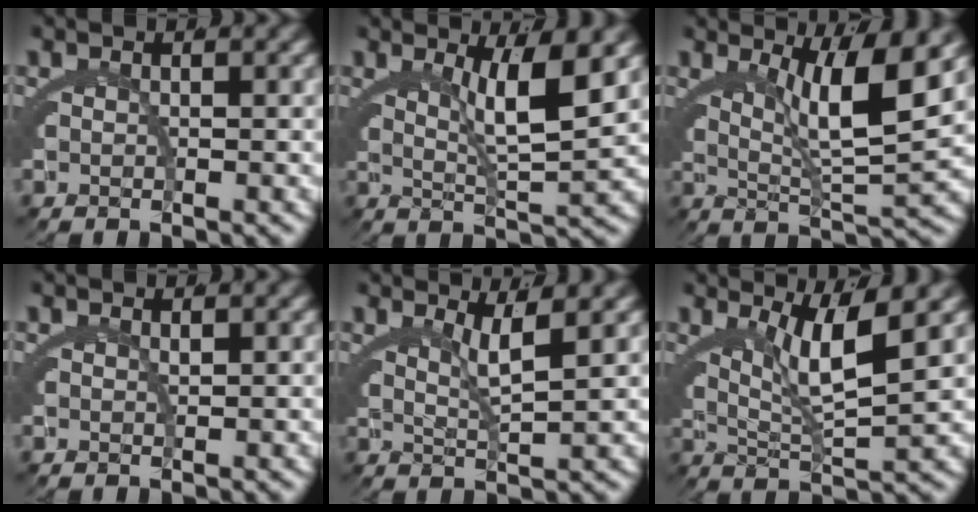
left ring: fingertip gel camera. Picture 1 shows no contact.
{"total": 4.8, "force": [2.1, 0.1, 4.3], "torque": [-0.070, -0.010, 0.045]}
{"total": 6.9, "force": [2.9, 1.0, 6.2], "torque": [-0.100, -0.002, 0.051]}
{"total": 0.6, "force": [0.3, 0.5, 0.3], "torque": [-0.010, -0.006, 0.007]}
{"total": 2.8, "force": [2.0, -0.5, 1.9], "torque": [-0.036, -0.005, 0.041]}
{"total": 5.2, "force": [2.3, 0.9, 4.6], "torque": [-0.078, -0.001, 0.042]}